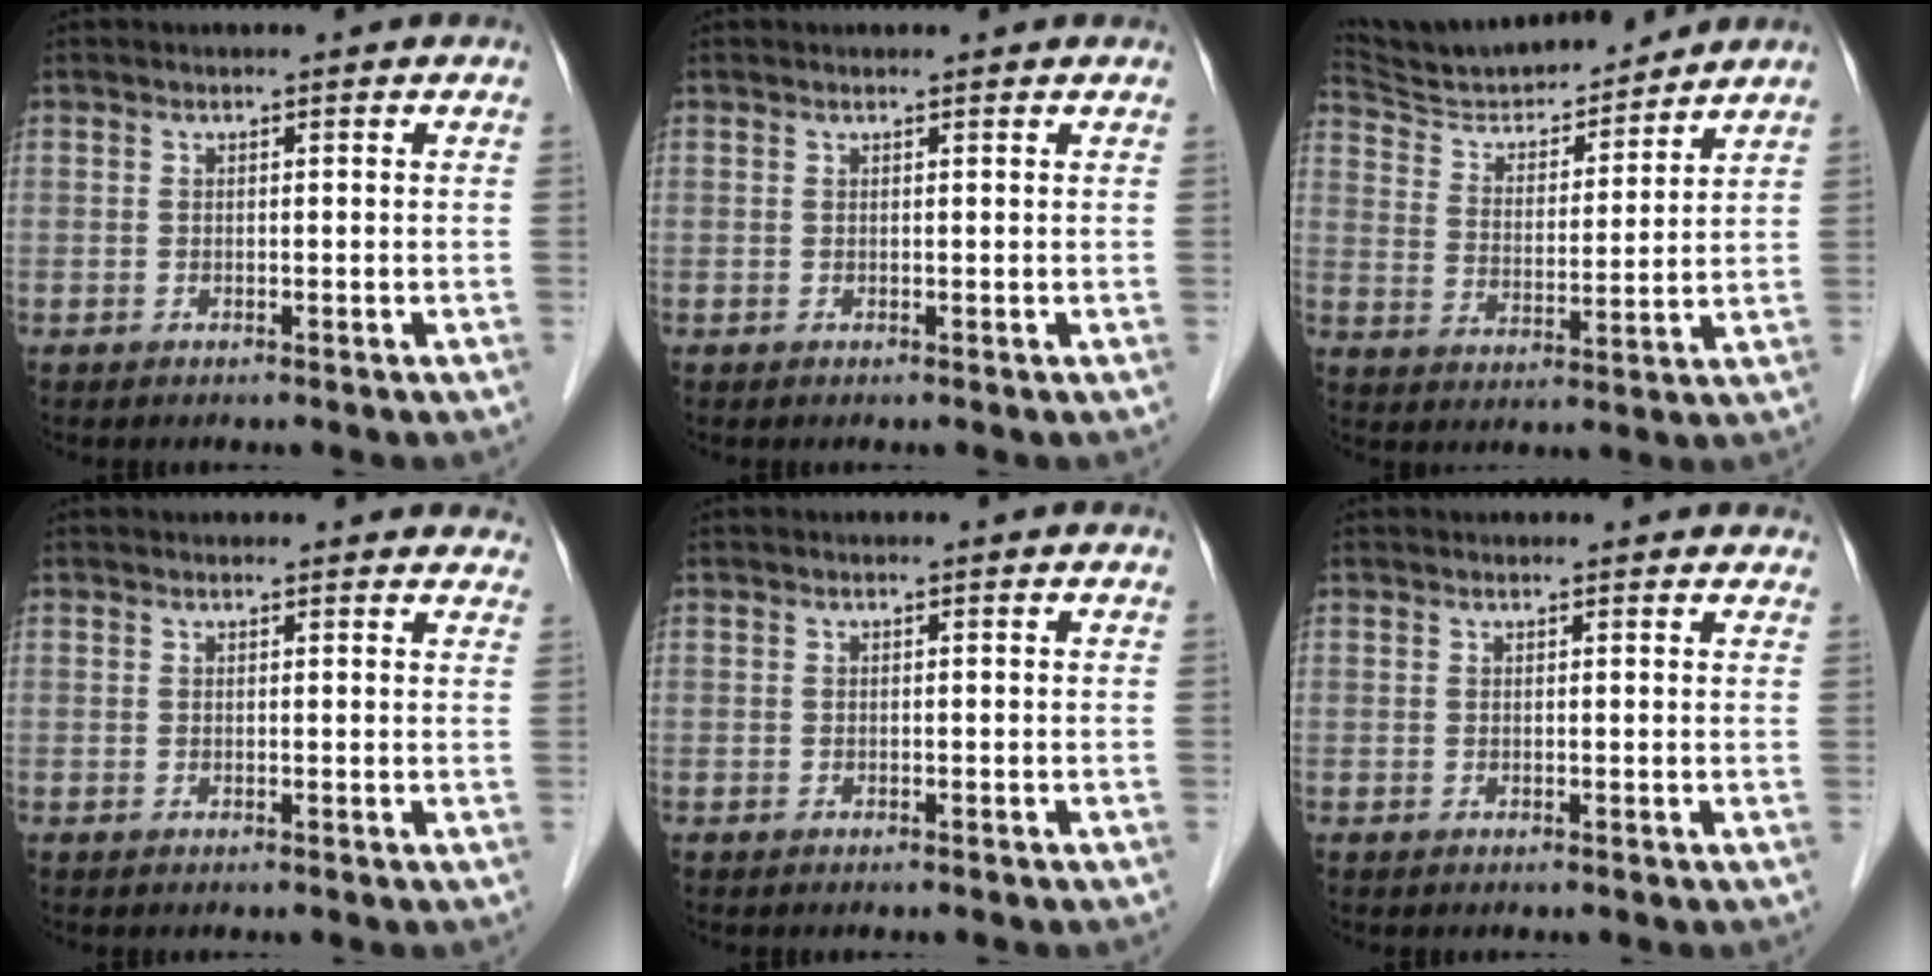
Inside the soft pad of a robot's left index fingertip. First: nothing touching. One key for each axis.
{"total": 1.0, "fx": 1.0, "fy": 0.1, "fz": 0.1, "tx": -0.012, "ty": 0.008, "tz": 0.014}
{"total": 14.1, "fx": 13.5, "fy": 1.8, "fz": 3.7, "tx": -0.068, "ty": 0.002, "tz": 0.233}
{"total": 5.8, "fx": 5.5, "fy": 1.6, "fz": 1.2, "tx": 0.002, "ty": 0.009, "tz": 0.045}
{"total": 0.0}
{"total": 3.5, "fx": 3.2, "fy": 1.0, "fz": 0.9, "tx": -0.010, "ty": 0.015, "tz": 0.029}